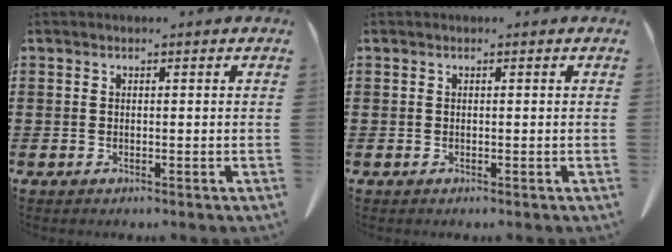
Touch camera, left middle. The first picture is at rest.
{"total": 0.0}